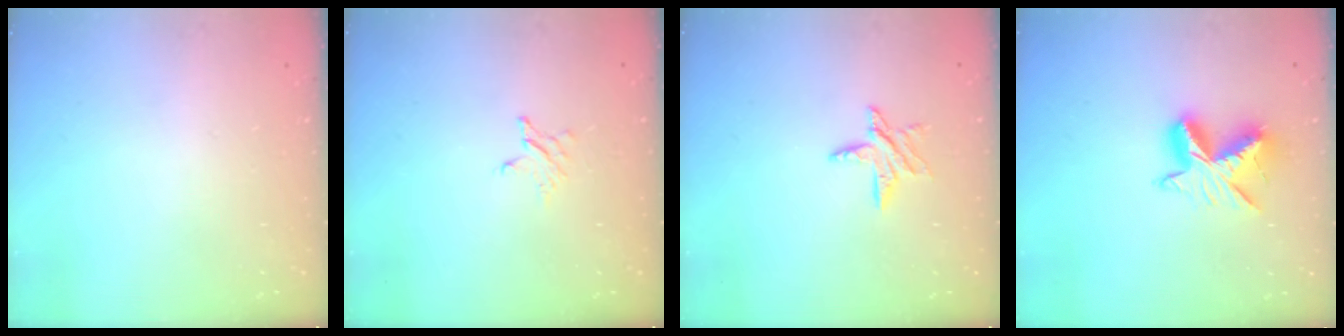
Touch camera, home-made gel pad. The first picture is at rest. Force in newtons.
{"total": 2.5, "press": 2.5, "slide": 0.2}
{"total": 6.3, "press": 6.3, "slide": 0.4}
{"total": 10.6, "press": 10.6, "slide": 0.7}